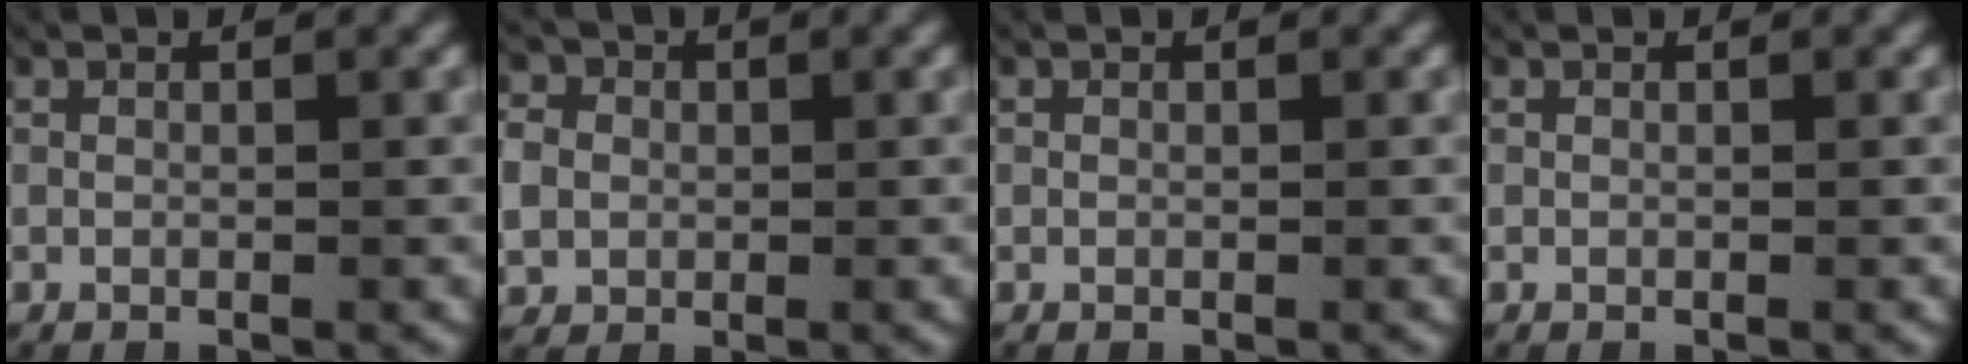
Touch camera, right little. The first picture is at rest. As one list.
[{"total": 4.5, "force": [0.2, 4.2, 1.7], "torque": [-0.051, -0.001, -0.003]}, {"total": 0.0}, {"total": 0.0}]